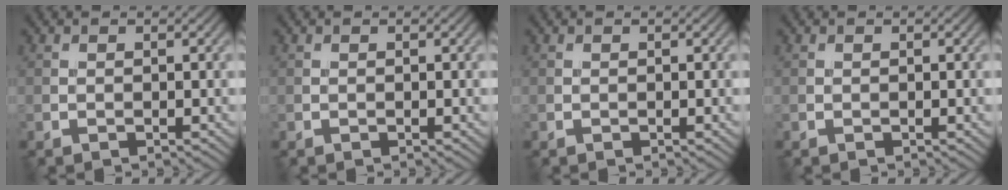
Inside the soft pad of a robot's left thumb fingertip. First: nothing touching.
{"total": 0.0}
{"total": 0.0}
{"total": 0.0}